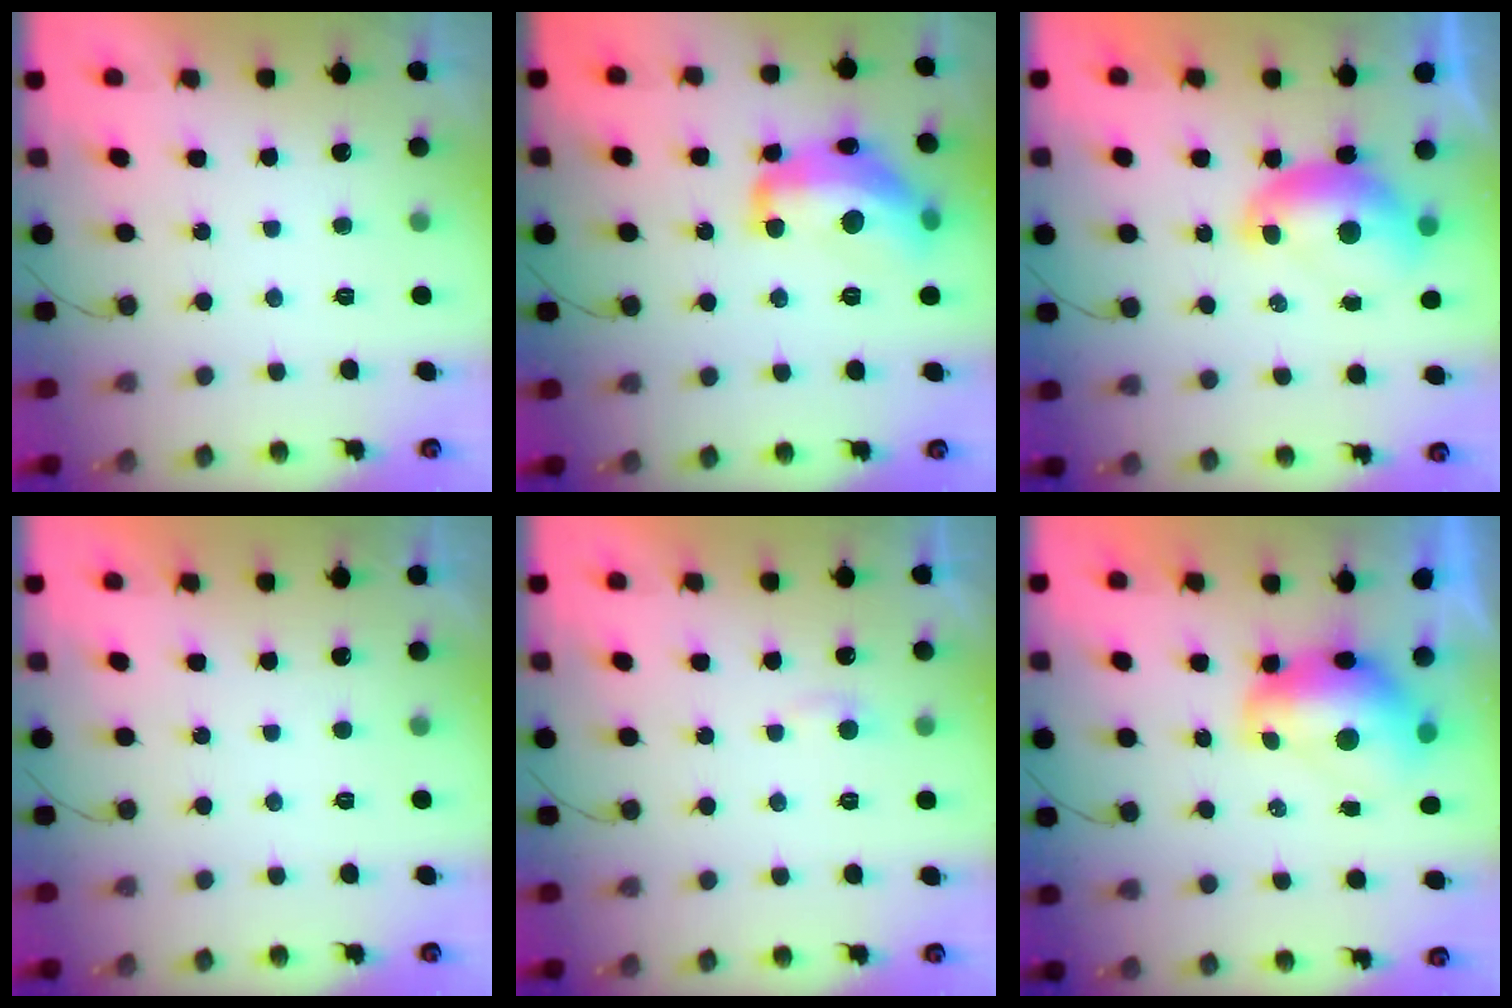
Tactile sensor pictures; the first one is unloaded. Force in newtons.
{"total": 18.4, "press": 18.4, "slide": 1.0}
{"total": 8.5, "press": 8.4, "slide": 1.0}
{"total": 0.0}
{"total": 3.5, "press": 3.4, "slide": 0.4}
{"total": 9.8, "press": 9.7, "slide": 0.9}